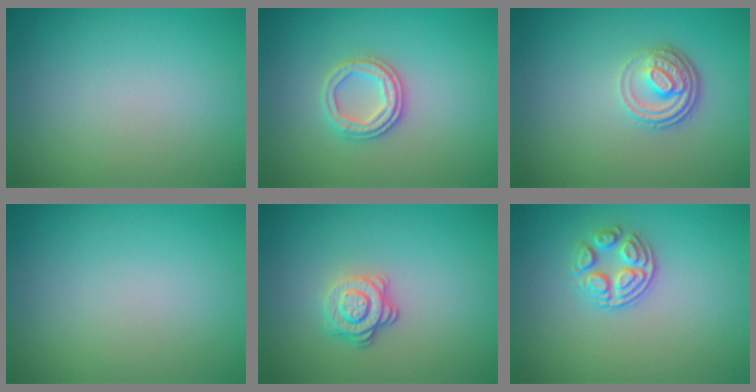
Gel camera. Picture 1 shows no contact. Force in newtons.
{"total": 2.6, "press": 2.5, "slide": 0.7}
{"total": 3.7, "press": 2.6, "slide": 2.6}
{"total": 0.0}
{"total": 2.9, "press": 2.5, "slide": 1.6}
{"total": 2.9, "press": 2.6, "slide": 1.3}